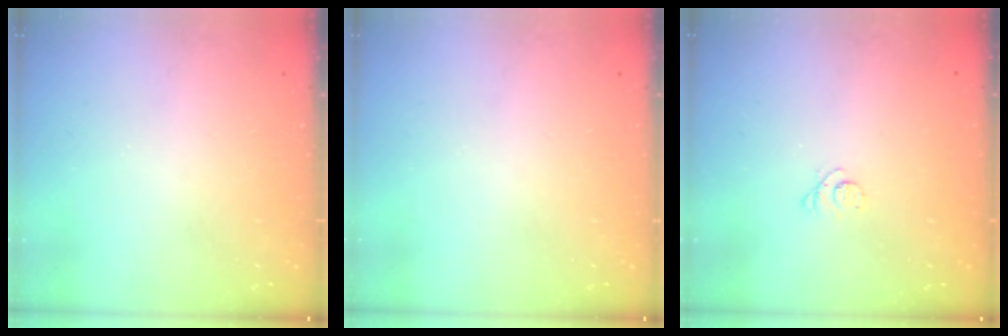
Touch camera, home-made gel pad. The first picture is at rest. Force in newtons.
{"total": 0.0}
{"total": 2.4, "press": 2.3, "slide": 0.3}